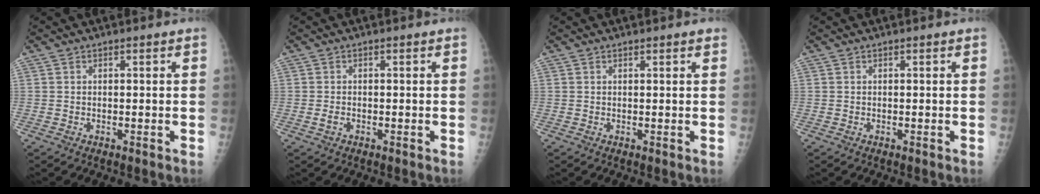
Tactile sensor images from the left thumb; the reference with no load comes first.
{"total": 1.2, "force": [-0.4, 0.8, 0.8], "torque": [-0.018, -0.001, -0.007]}
{"total": 1.0, "force": [0.9, 0.2, 0.5], "torque": [-0.003, -0.001, 0.012]}
{"total": 0.0}